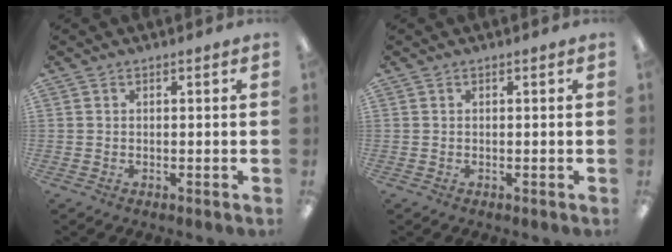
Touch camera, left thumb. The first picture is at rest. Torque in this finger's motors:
{"motor_torque": [0.00, 0.00, -0.08, 0.08, 0.00]}